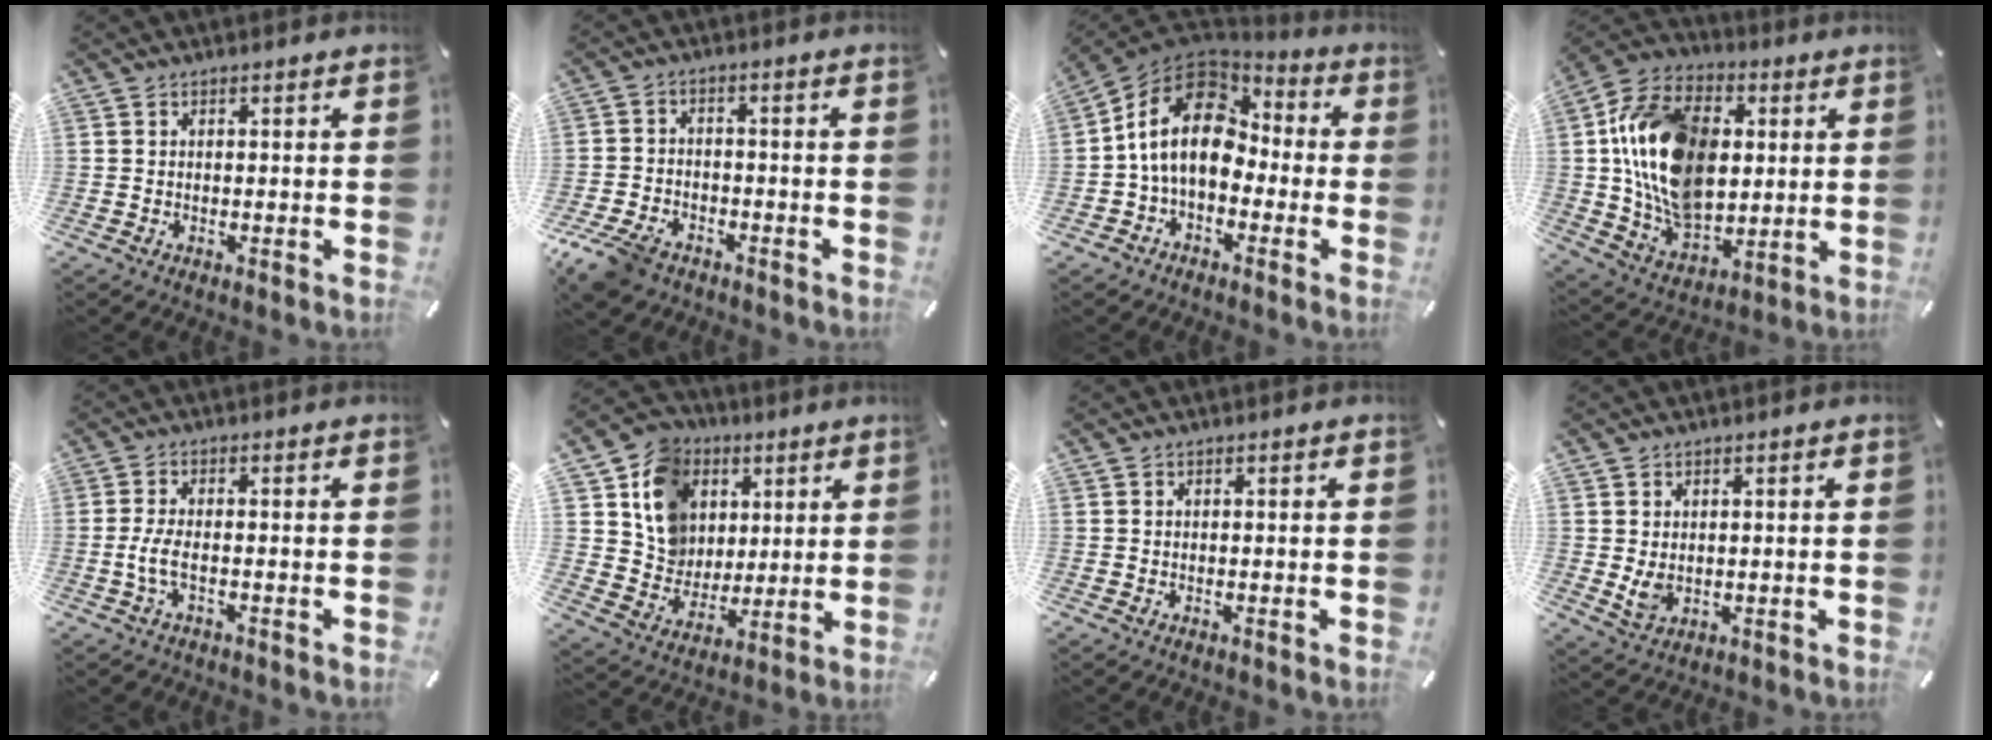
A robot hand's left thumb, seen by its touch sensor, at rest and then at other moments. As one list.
[{"total": 7.2, "force": [-5.3, 4.0, 2.7], "torque": [-0.068, 0.021, -0.102]}, {"total": 15.5, "force": [-0.2, 11.3, 10.7], "torque": [-0.228, 0.022, -0.010]}, {"total": 20.7, "force": [2.6, 15.3, 13.8], "torque": [-0.286, -0.005, 0.051]}, {"total": 4.4, "force": [-1.3, 1.6, 3.9], "torque": [-0.096, -0.006, -0.029]}, {"total": 13.6, "force": [4.6, 12.2, 3.9], "torque": [-0.073, -0.018, 0.093]}, {"total": 0.0}, {"total": 3.6, "force": [0.6, 2.8, 2.2], "torque": [-0.055, -0.007, 0.007]}]